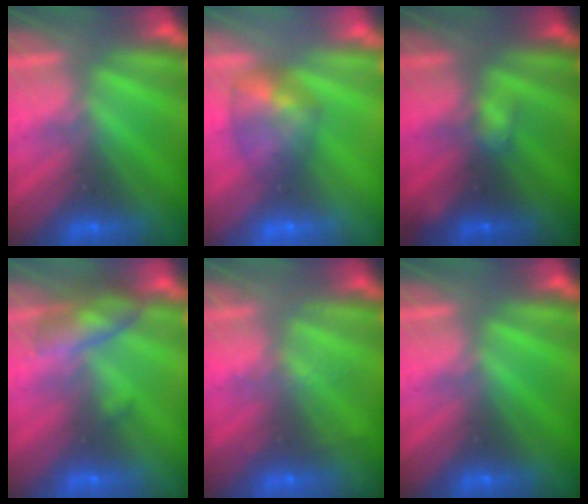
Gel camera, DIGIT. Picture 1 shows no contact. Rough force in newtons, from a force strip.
{"total": 7.7}
{"total": 1.8}
{"total": 2.7}
{"total": 2.0}
{"total": 0.0}